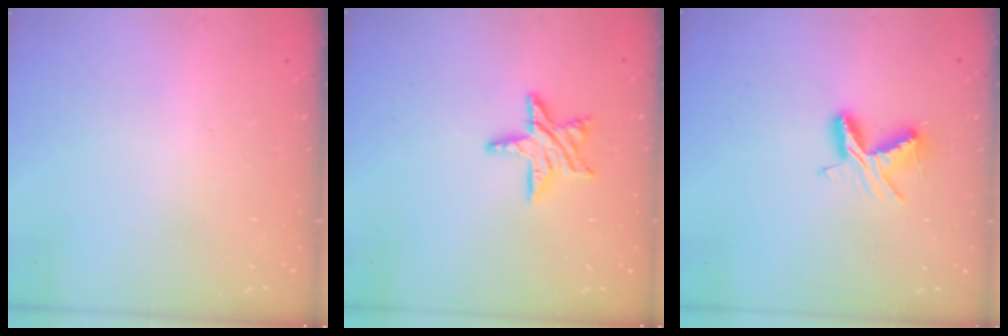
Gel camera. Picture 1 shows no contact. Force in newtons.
{"total": 10.6, "press": 10.6, "slide": 0.8}
{"total": 7.6, "press": 7.6, "slide": 0.6}